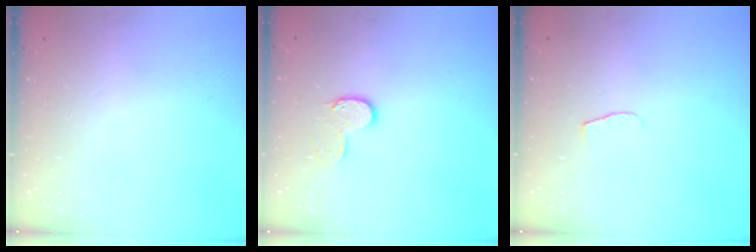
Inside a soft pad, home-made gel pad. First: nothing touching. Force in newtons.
{"total": 6.8, "press": 6.8, "slide": 0.3}
{"total": 4.2, "press": 4.1, "slide": 0.4}